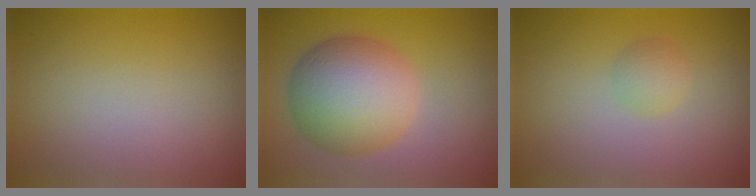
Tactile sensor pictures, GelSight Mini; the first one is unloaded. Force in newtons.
{"total": 7.9, "press": 7.9, "slide": 0.5}
{"total": 1.3, "press": 1.3, "slide": 0.1}